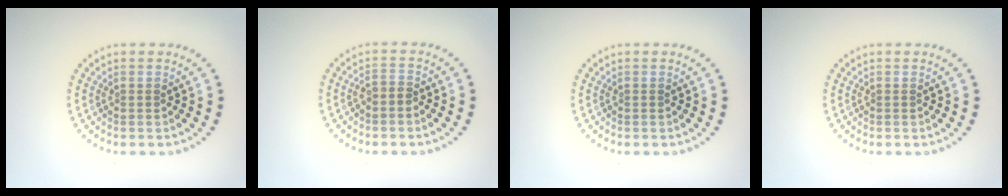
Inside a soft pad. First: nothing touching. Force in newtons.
{"total": 1.0, "press": 0.7, "slide": 0.7}
{"total": 0.0}
{"total": 0.0}